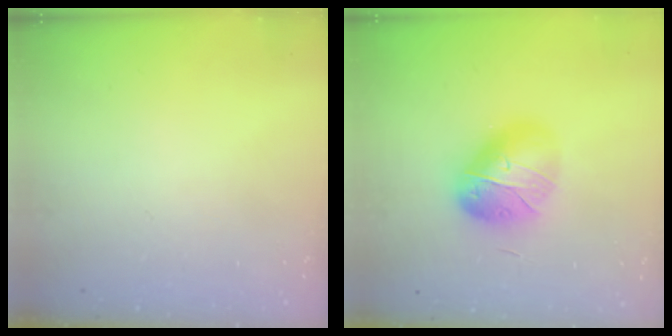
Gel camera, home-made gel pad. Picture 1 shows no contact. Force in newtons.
{"total": 16.1, "press": 16.1, "slide": 0.8}